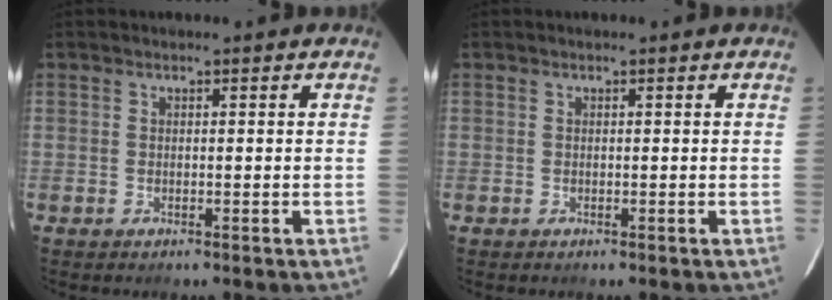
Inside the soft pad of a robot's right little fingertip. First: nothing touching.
{"total": 0.0}